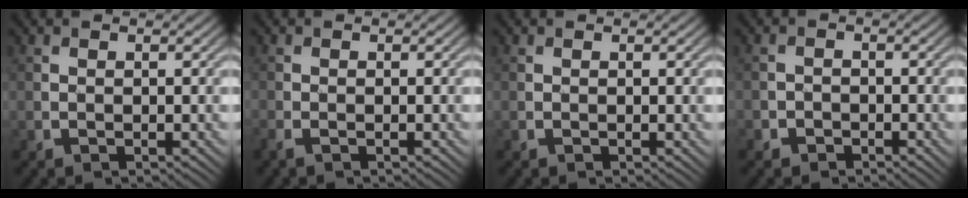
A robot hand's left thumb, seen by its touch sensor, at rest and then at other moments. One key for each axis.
{"total": 1.2, "fx": -0.9, "fy": 0.3, "fz": 0.7, "tx": -0.022, "ty": -0.005, "tz": -0.022}
{"total": 0.0}
{"total": 1.5, "fx": -1.1, "fy": 1.0, "fz": 0.1, "tx": 0.004, "ty": 0.003, "tz": -0.023}